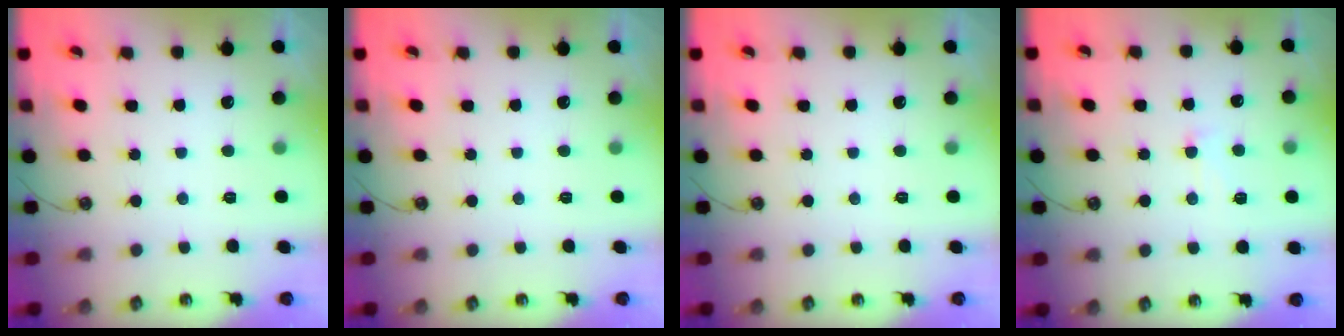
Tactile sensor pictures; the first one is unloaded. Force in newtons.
{"total": 0.0}
{"total": 0.0}
{"total": 0.9, "press": 0.6, "slide": 0.7}